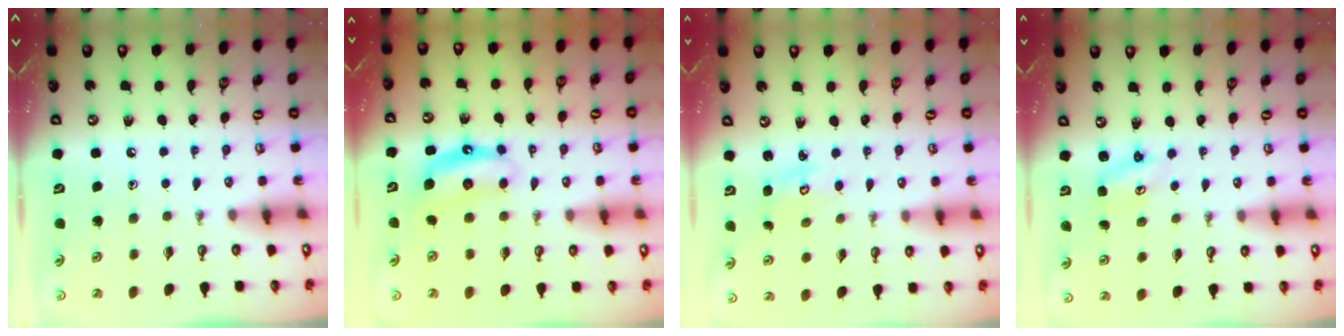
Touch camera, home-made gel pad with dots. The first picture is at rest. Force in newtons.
{"total": 7.2, "press": 7.2, "slide": 0.5}
{"total": 3.7, "press": 3.7, "slide": 0.4}
{"total": 2.4, "press": 2.4, "slide": 0.2}